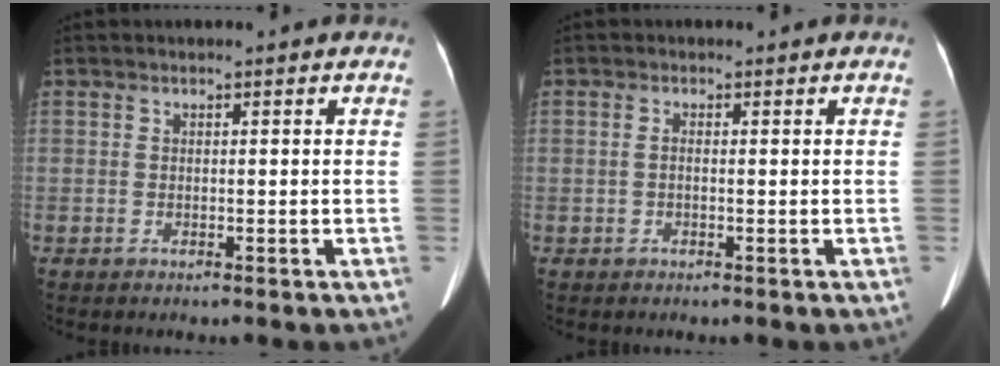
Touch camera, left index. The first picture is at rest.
{"total": 0.6, "force": [-0.2, 0.2, 0.6], "torque": [-0.013, 0.005, -0.004]}